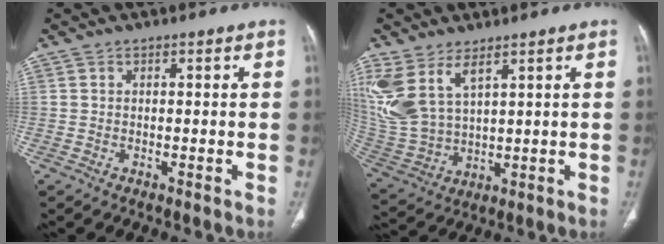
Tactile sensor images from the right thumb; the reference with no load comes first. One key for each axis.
{"total": 14.0, "fx": 6.8, "fy": 7.6, "fz": 9.6, "tx": -0.219, "ty": -0.020, "tz": 0.158}